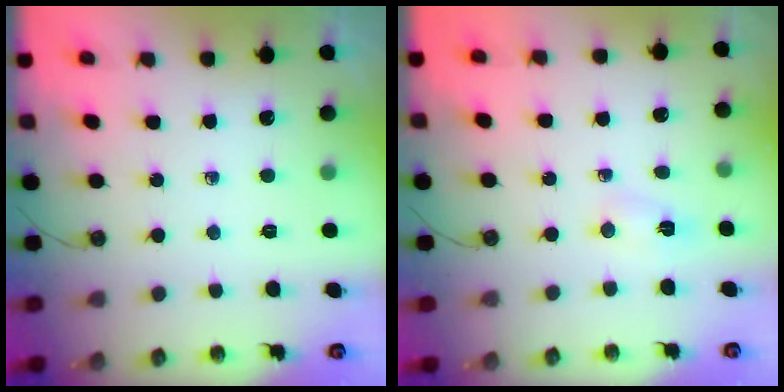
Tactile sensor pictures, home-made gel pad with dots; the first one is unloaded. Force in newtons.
{"total": 3.0, "press": 1.8, "slide": 2.4}